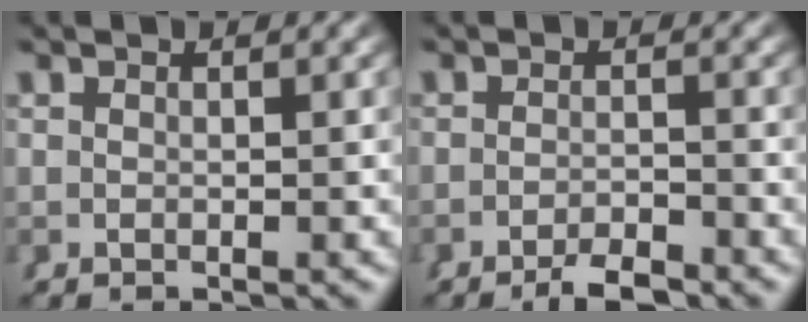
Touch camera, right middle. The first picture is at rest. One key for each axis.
{"total": 2.8, "fx": -2.6, "fy": 0.4, "fz": 1.2, "tx": -0.010, "ty": 0.000, "tz": -0.045}